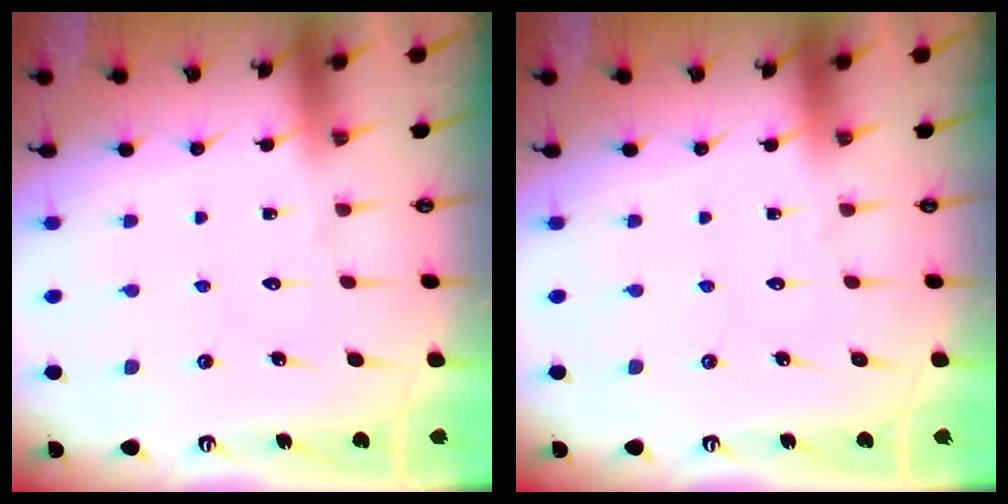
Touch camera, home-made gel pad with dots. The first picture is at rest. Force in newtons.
{"total": 0.0}